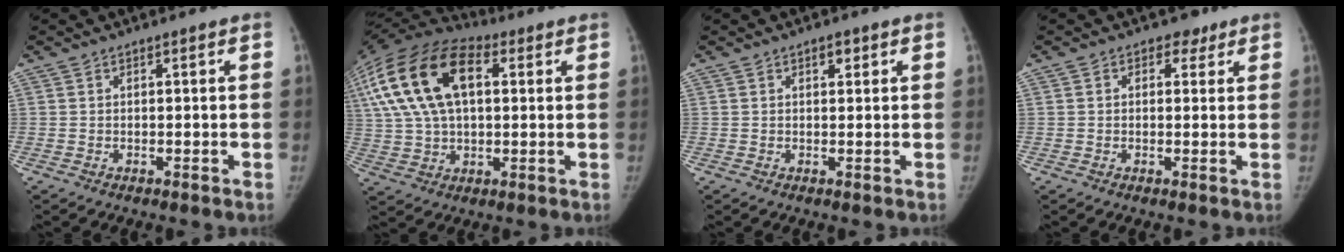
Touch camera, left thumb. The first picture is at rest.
{"total": 22.3, "force": [6.3, 12.4, 17.5], "torque": [-0.348, 0.025, 0.105]}
{"total": 1.8, "force": [1.0, 1.0, 1.1], "torque": [-0.007, -0.002, 0.013]}
{"total": 2.8, "force": [1.4, 2.3, 0.9], "torque": [0.005, -0.003, 0.013]}